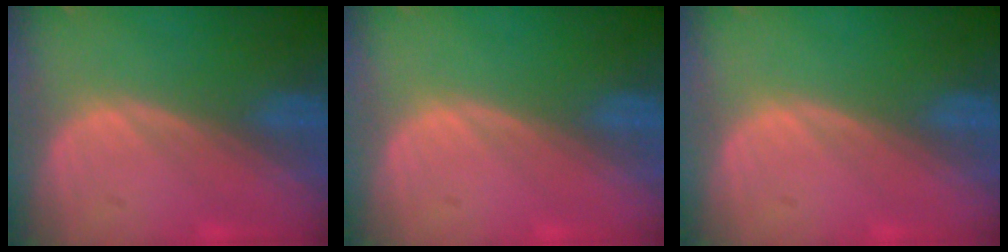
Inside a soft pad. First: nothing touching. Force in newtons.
{"total": 0.0}
{"total": 0.0}